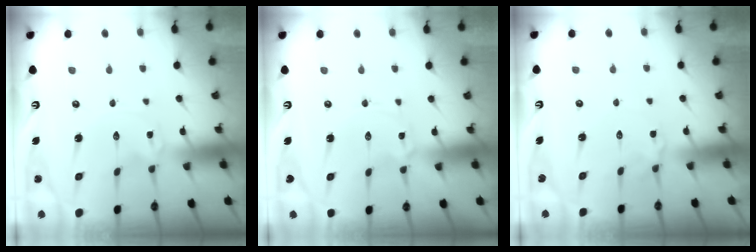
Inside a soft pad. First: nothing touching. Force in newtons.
{"total": 0.7, "press": 0.7, "slide": 0.1}
{"total": 2.8, "press": 2.7, "slide": 0.5}